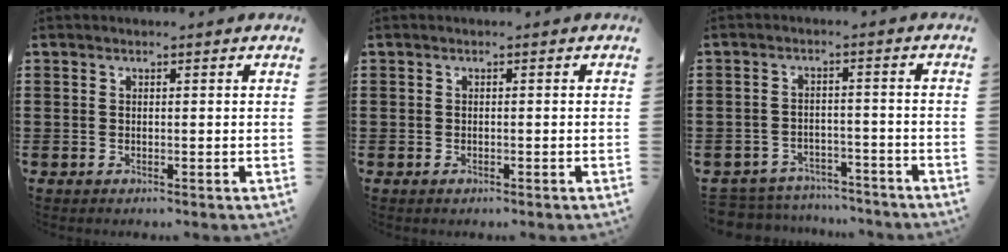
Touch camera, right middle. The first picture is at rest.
{"total": 0.5, "force": [-0.4, 0.3, 0.1], "torque": [-0.001, 0.000, -0.008]}
{"total": 4.5, "force": [-4.5, 0.7, -0.1], "torque": [-0.010, 0.005, -0.096]}